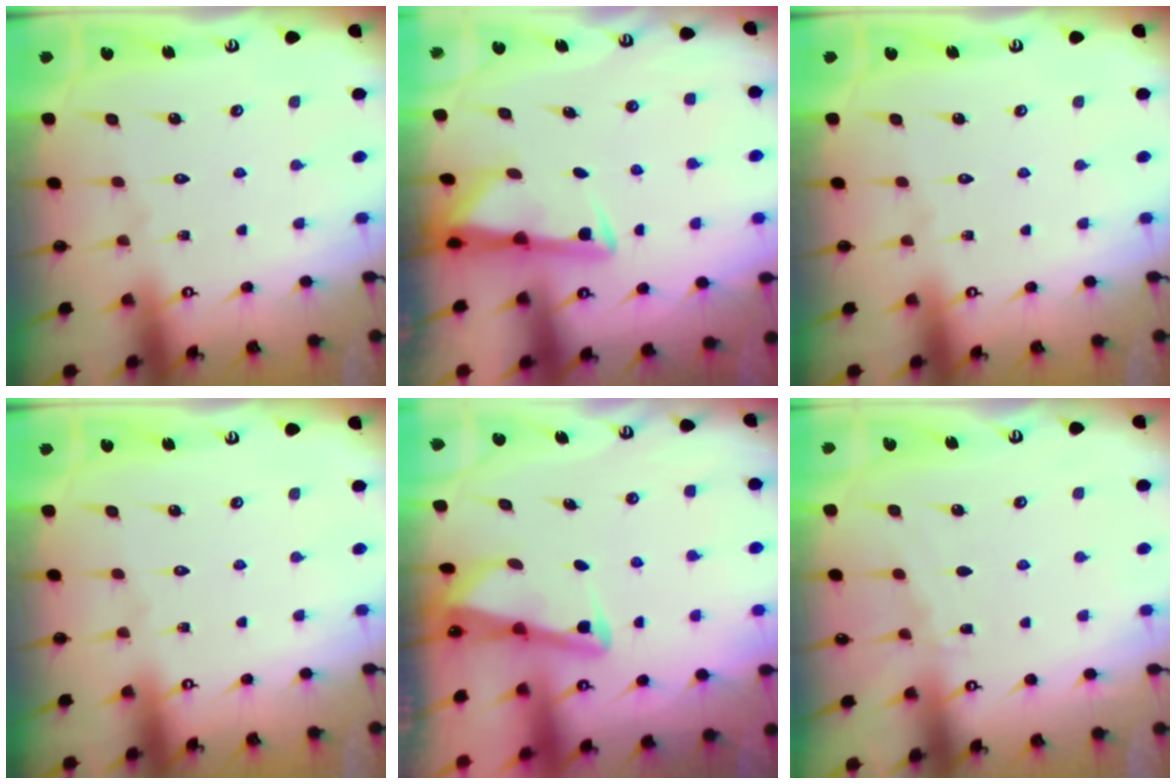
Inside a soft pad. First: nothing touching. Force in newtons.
{"total": 2.8, "press": 2.7, "slide": 0.5}
{"total": 0.0}
{"total": 0.0}
{"total": 2.9, "press": 2.8, "slide": 0.4}
{"total": 2.9, "press": 2.9, "slide": 0.3}